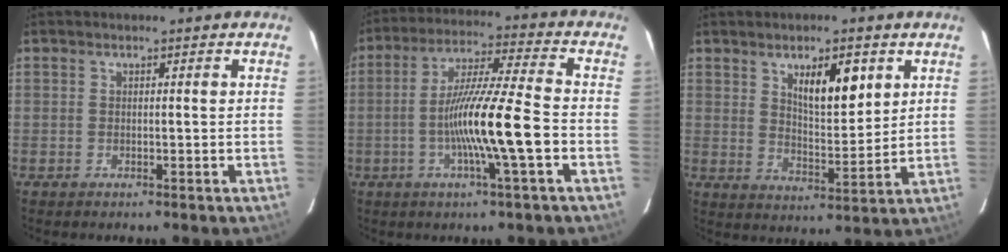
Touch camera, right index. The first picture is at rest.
{"total": 12.9, "force": [-3.3, -0.6, 12.5], "torque": [-0.227, -0.004, -0.065]}
{"total": 8.2, "force": [3.9, 2.6, 6.8], "torque": [-0.112, -0.003, 0.069]}